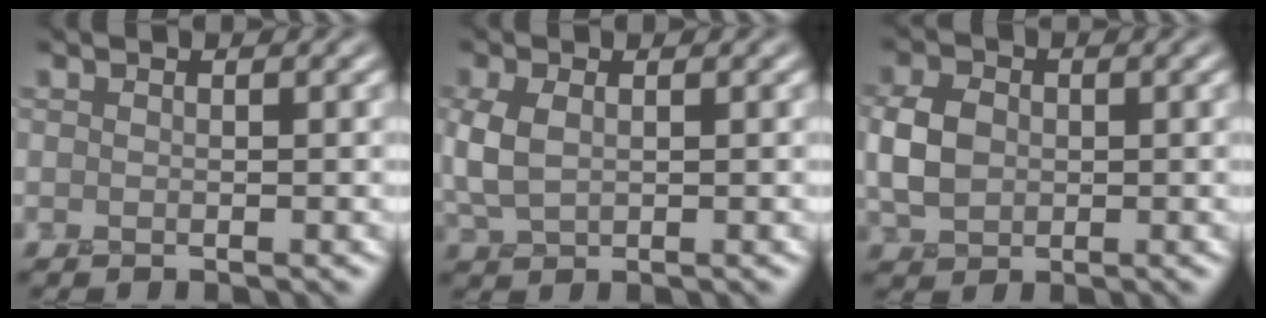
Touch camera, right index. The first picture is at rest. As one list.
[{"total": 3.1, "force": [0.5, 1.9, 2.4], "torque": [-0.069, 0.005, 0.010]}, {"total": 4.0, "force": [0.1, 3.1, 2.5], "torque": [-0.062, 0.005, -0.004]}]